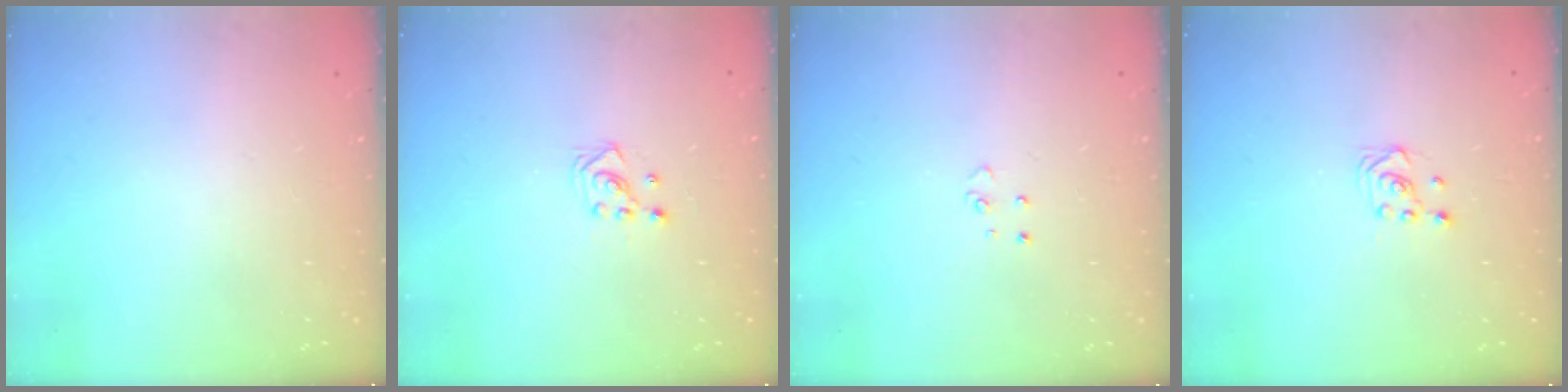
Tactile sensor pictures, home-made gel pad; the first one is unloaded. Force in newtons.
{"total": 2.9, "press": 2.9, "slide": 0.4}
{"total": 3.3, "press": 3.3, "slide": 0.3}
{"total": 2.7, "press": 2.4, "slide": 1.2}